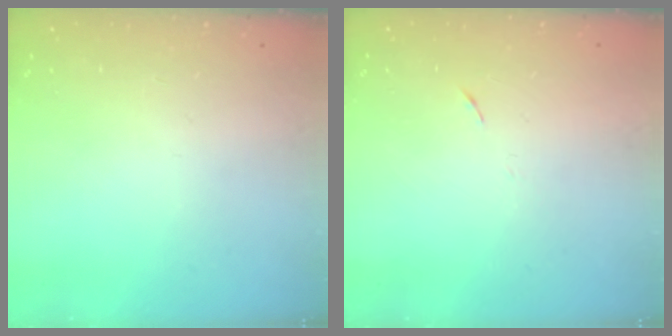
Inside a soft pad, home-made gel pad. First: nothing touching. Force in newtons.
{"total": 4.0, "press": 3.6, "slide": 1.7}